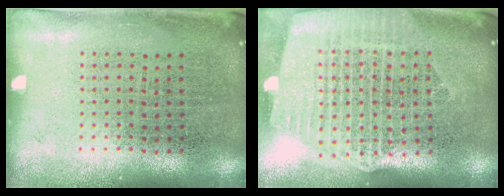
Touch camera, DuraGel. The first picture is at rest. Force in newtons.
{"total": 2.7, "press": 2.3, "slide": 1.4}